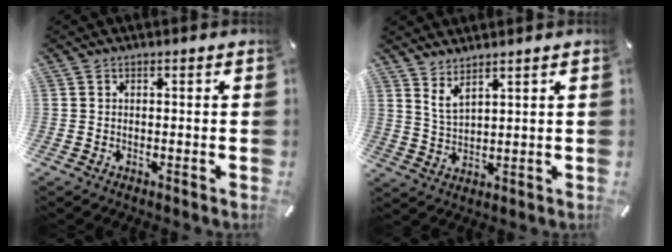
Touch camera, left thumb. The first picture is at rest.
{"total": 4.1, "force": [3.5, 0.8, 2.0], "torque": [-0.048, -0.014, 0.065]}